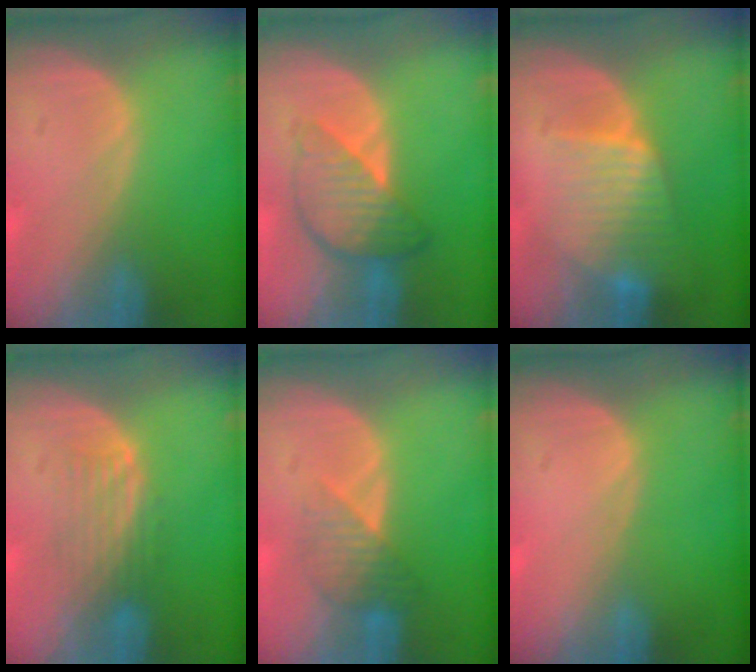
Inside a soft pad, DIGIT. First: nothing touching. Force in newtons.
{"total": 6.3, "press": 6.3, "slide": 0.2}
{"total": 6.5, "press": 6.4, "slide": 0.4}
{"total": 4.5, "press": 3.8, "slide": 2.3}
{"total": 4.1, "press": 3.8, "slide": 1.4}
{"total": 0.0}